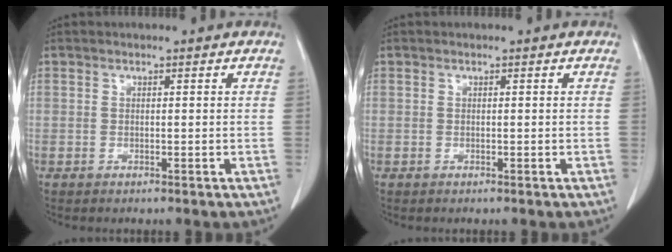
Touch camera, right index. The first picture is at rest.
{"total": 0.0}